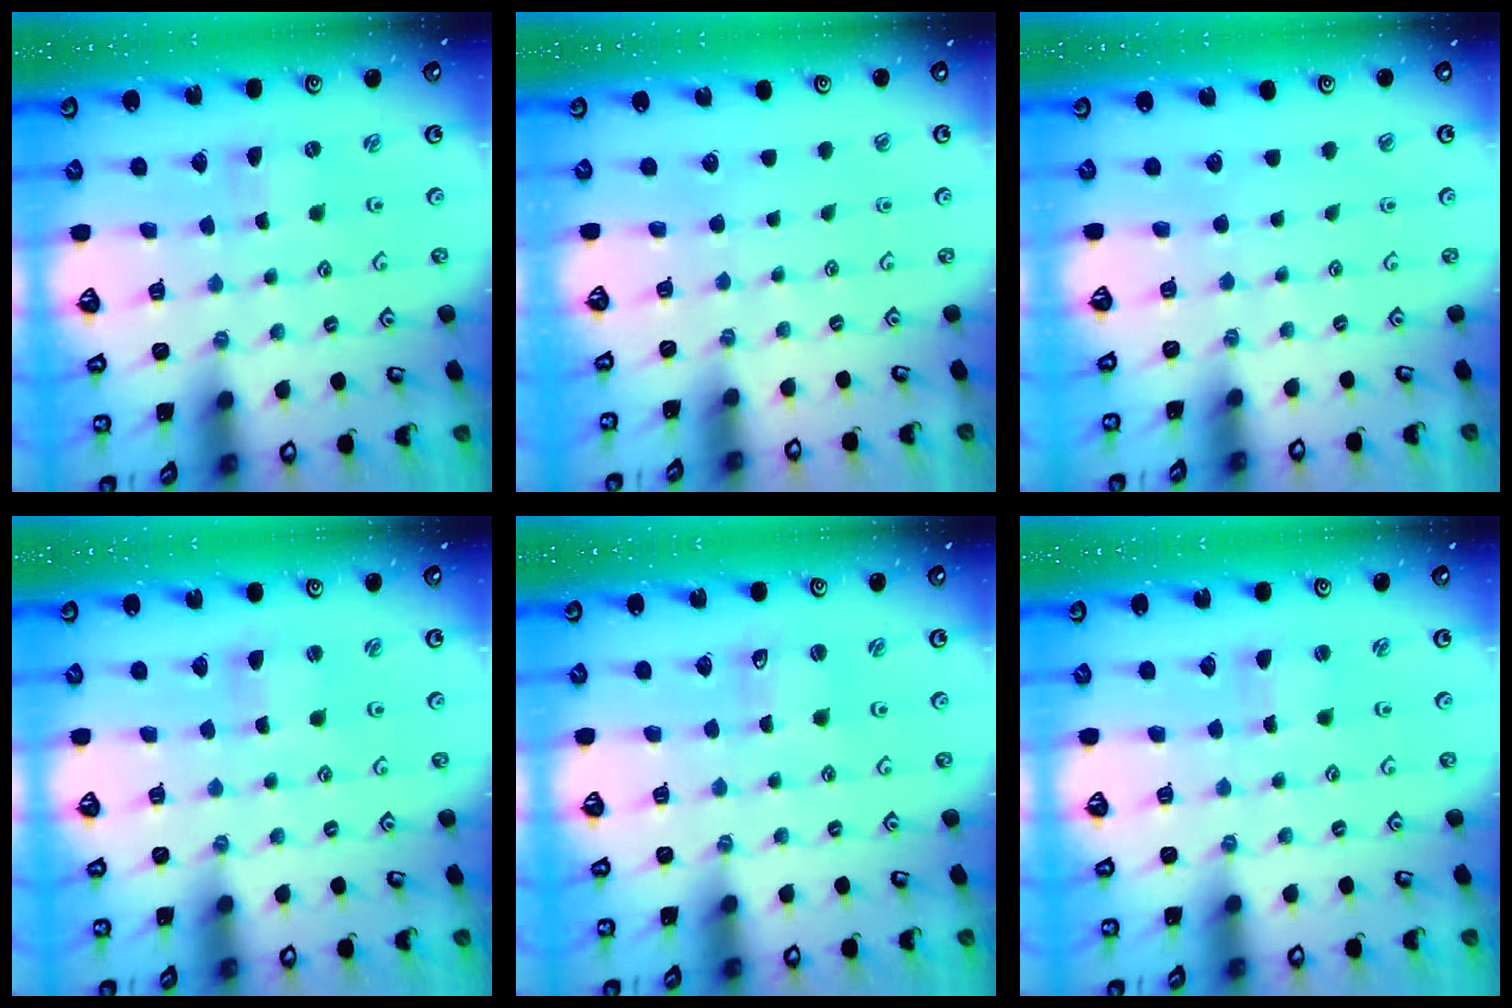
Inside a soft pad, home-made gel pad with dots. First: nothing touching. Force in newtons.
{"total": 0.0}
{"total": 0.0}
{"total": 1.4, "press": 1.4, "slide": 0.3}
{"total": 0.7, "press": 0.7, "slide": 0.1}
{"total": 0.7, "press": 0.7, "slide": 0.1}